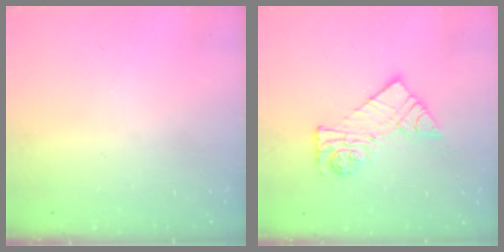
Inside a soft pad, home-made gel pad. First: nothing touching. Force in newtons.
{"total": 11.2, "press": 11.2, "slide": 0.8}